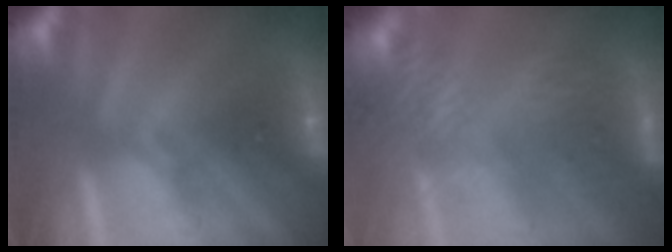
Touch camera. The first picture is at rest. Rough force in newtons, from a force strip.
{"total": 4.9}